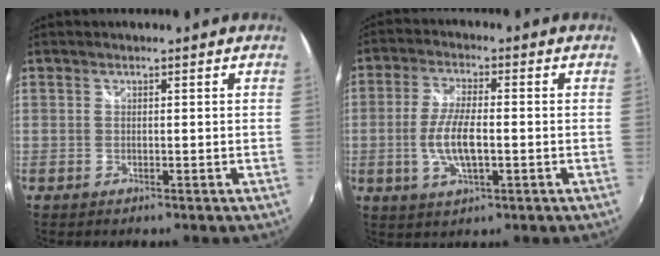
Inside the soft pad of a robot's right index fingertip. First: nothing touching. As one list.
[{"total": 8.3, "force": [-1.4, 2.9, 7.7], "torque": [-0.157, -0.003, -0.027]}]